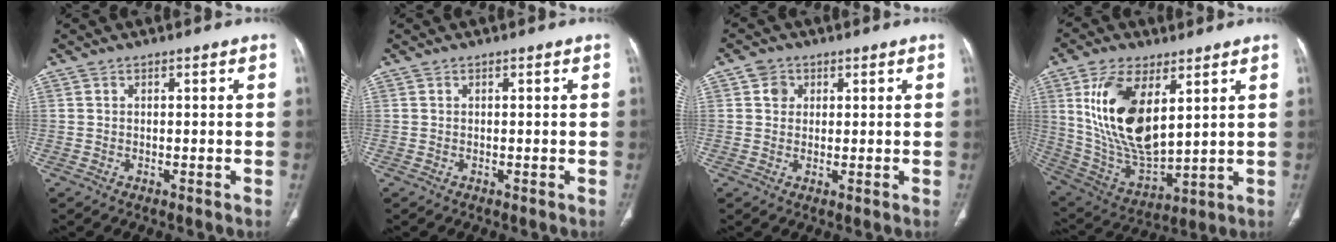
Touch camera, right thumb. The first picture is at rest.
{"total": 0.0}
{"total": 2.9, "force": [1.0, 2.6, 1.0], "torque": [-0.003, -0.002, 0.014]}
{"total": 18.7, "force": [6.1, 9.1, 15.1], "torque": [-0.280, -0.027, 0.131]}